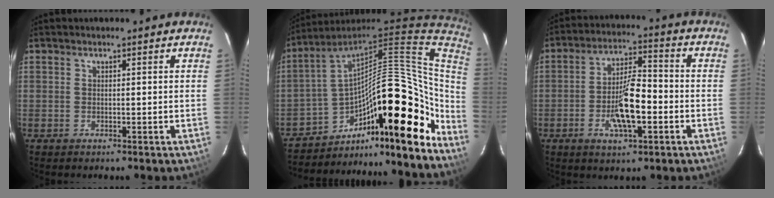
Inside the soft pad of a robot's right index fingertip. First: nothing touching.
{"total": 28.4, "force": [-12.2, 12.1, 22.6], "torque": [-0.351, -0.004, -0.189]}
{"total": 10.3, "force": [-3.3, 3.3, 9.2], "torque": [-0.173, 0.001, -0.055]}